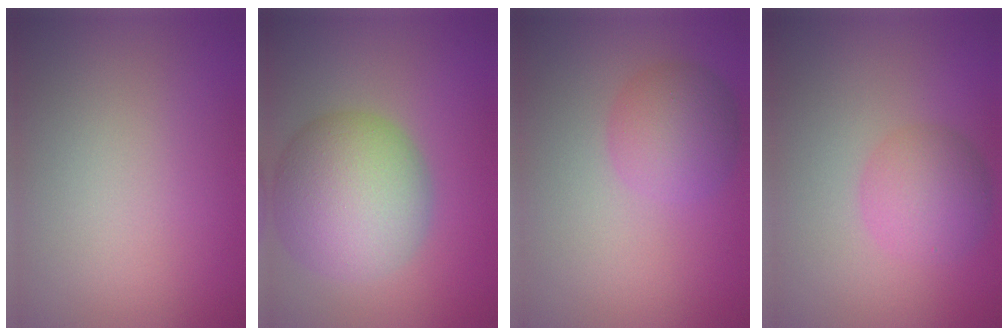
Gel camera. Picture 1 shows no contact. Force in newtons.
{"total": 8.8, "press": 8.8, "slide": 0.4}
{"total": 4.0, "press": 4.0, "slide": 0.1}
{"total": 3.6, "press": 3.6, "slide": 0.2}